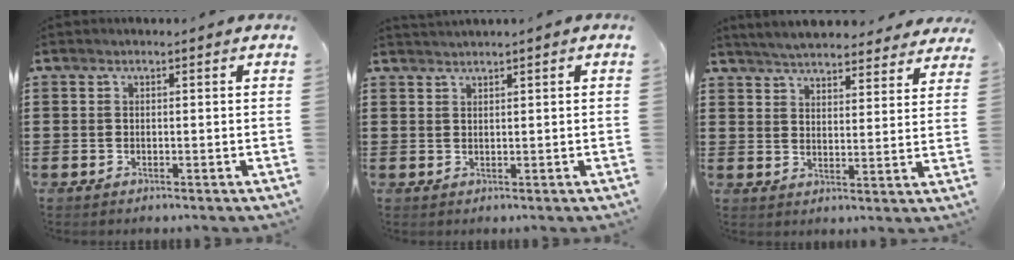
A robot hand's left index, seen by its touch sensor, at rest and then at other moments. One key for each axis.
{"total": 1.0, "fx": 0.9, "fy": -0.2, "fz": 0.2, "tx": -0.004, "ty": -0.001, "tz": 0.019}
{"total": 5.2, "fx": 5.1, "fy": 0.1, "fz": 0.8, "tx": -0.038, "ty": -0.024, "tz": 0.092}